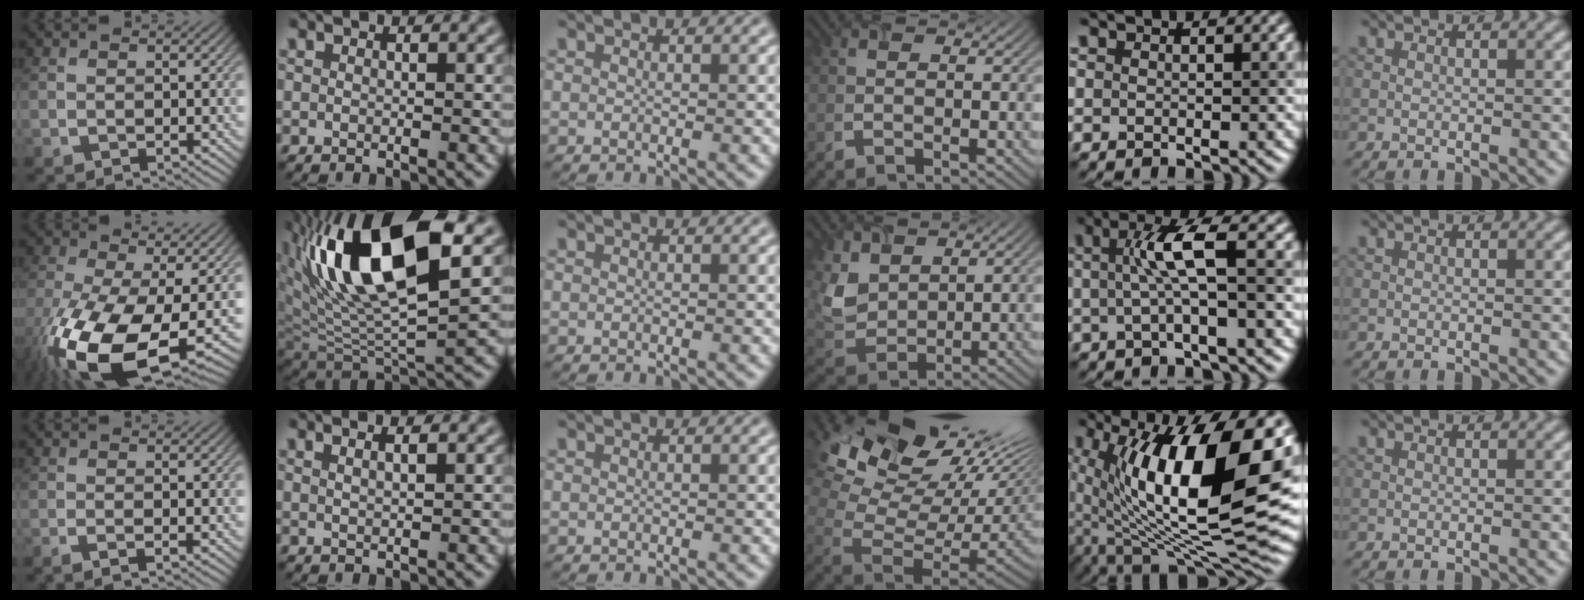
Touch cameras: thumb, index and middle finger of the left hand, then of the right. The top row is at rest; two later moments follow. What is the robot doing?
{"motion": "extract", "object": "airpods case & airpods"}